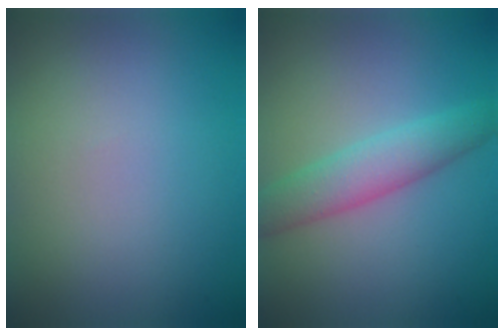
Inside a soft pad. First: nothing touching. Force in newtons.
{"total": 4.0, "press": 4.0, "slide": 0.1}